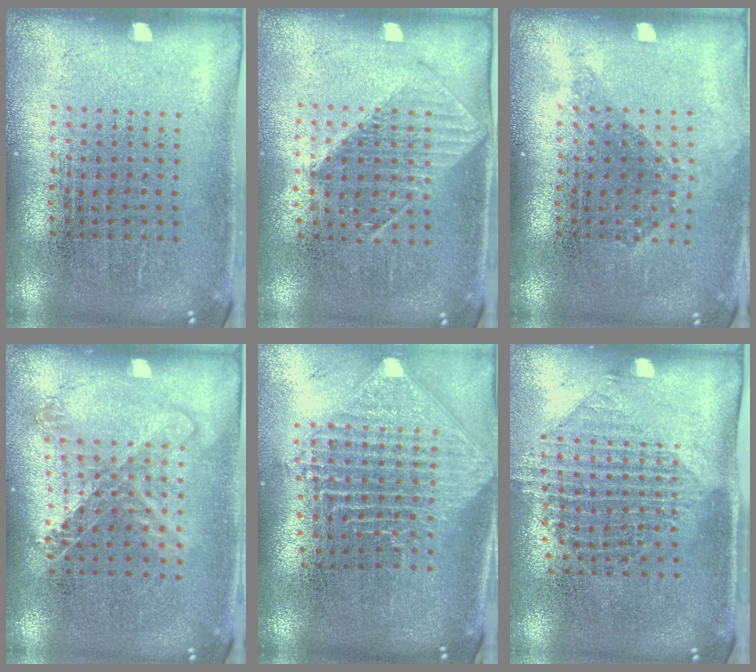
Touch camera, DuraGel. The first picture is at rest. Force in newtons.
{"total": 0.9, "press": 0.9, "slide": 0.3}
{"total": 1.1, "press": 0.9, "slide": 0.7}
{"total": 1.3, "press": 1.2, "slide": 0.6}
{"total": 2.5, "press": 1.9, "slide": 1.6}
{"total": 1.5, "press": 1.3, "slide": 0.9}